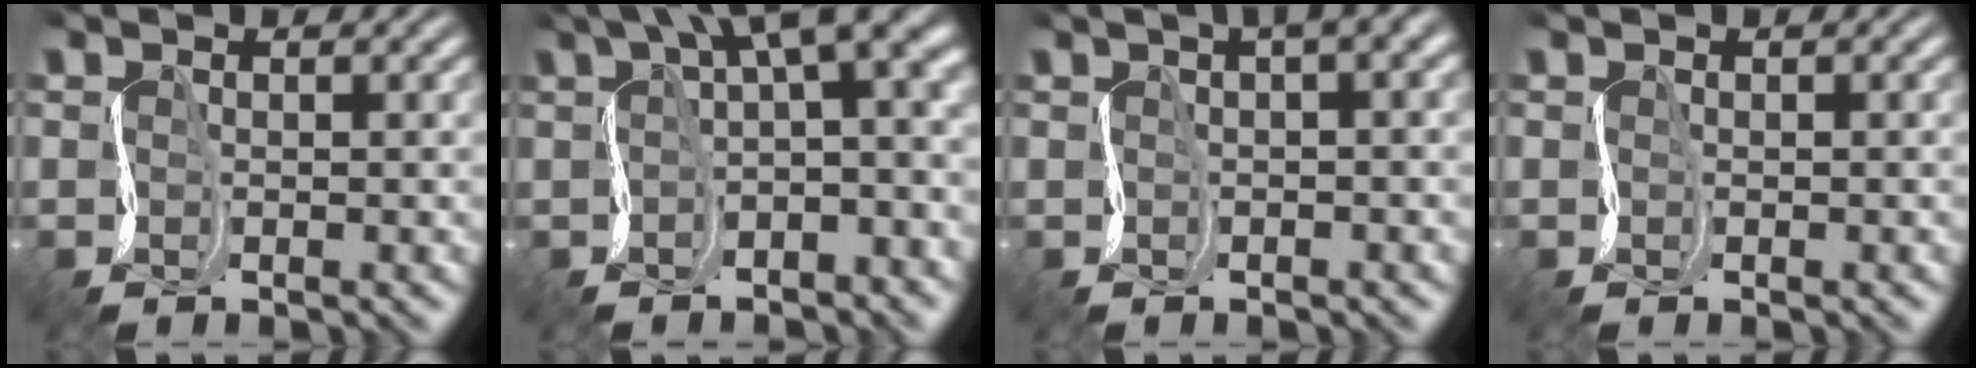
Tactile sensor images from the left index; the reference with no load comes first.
{"total": 9.8, "force": [2.9, 3.8, 8.5], "torque": [-0.121, 0.017, 0.050]}
{"total": 4.3, "force": [1.6, 0.9, 4.0], "torque": [-0.046, 0.018, 0.021]}
{"total": 0.0}